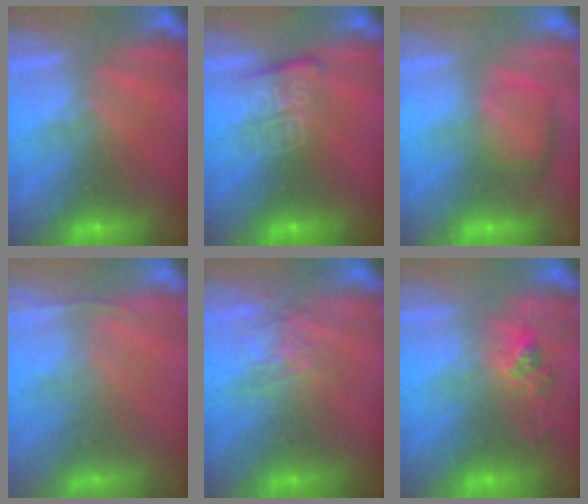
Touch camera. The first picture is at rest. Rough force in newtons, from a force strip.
{"total": 7.8}
{"total": 2.4}
{"total": 1.2}
{"total": 2.8}
{"total": 2.5}